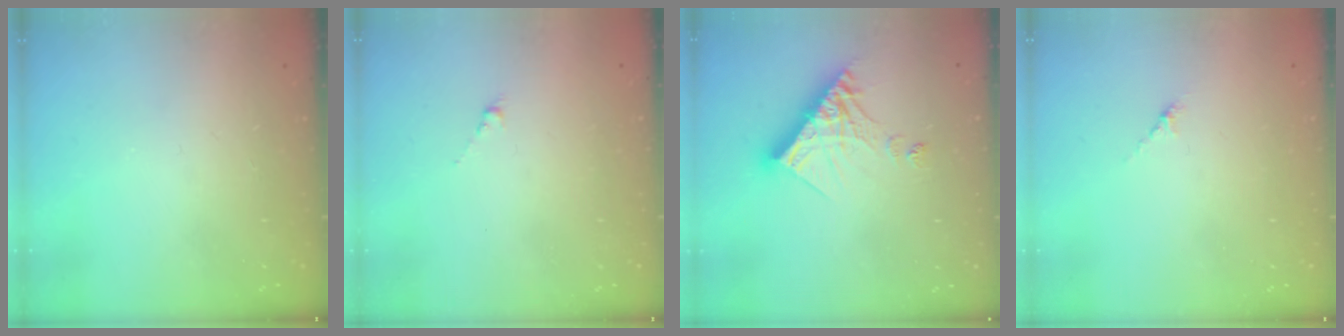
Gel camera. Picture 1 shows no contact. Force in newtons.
{"total": 0.5, "press": 0.3, "slide": 0.4}
{"total": 12.7, "press": 12.6, "slide": 1.2}
{"total": 2.7, "press": 2.7, "slide": 0.7}